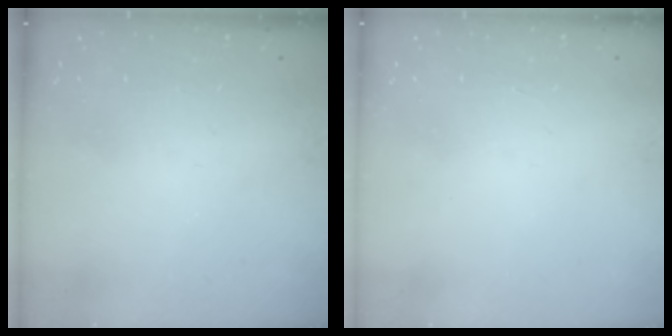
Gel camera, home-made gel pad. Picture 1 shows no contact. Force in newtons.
{"total": 1.5, "press": 1.5, "slide": 0.1}